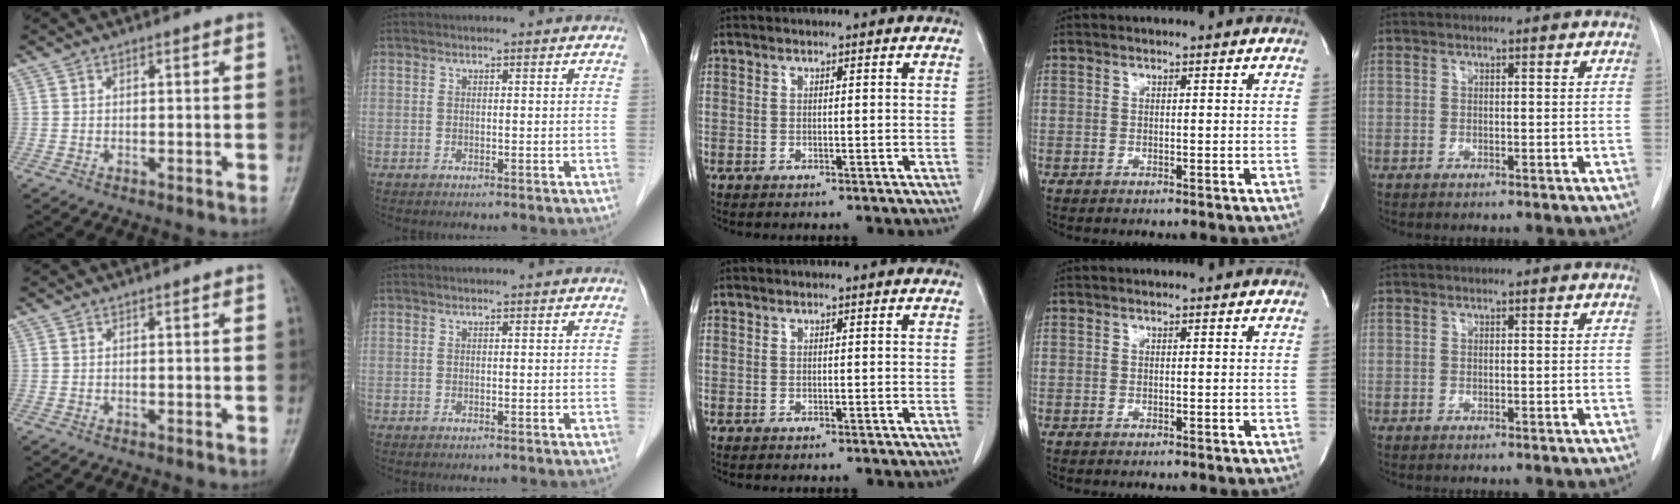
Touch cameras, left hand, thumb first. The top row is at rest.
{}